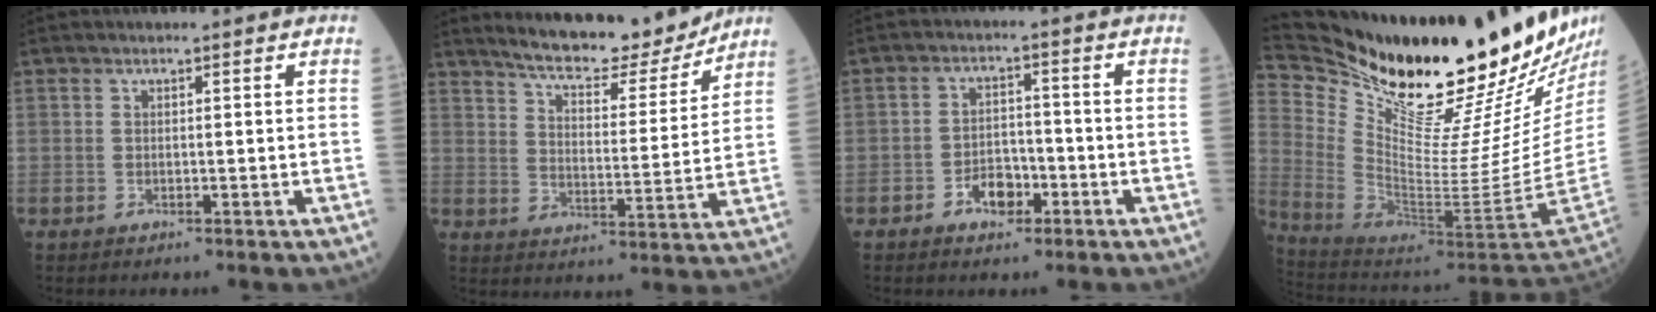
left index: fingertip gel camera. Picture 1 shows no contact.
{"total": 13.8, "force": [12.7, 2.0, 5.1], "torque": [-0.082, -0.011, 0.186]}
{"total": 4.3, "force": [-2.4, 2.6, 2.5], "torque": [-0.044, 0.009, -0.041]}
{"total": 28.9, "force": [24.4, -0.5, 15.5], "torque": [-0.268, -0.119, 0.376]}